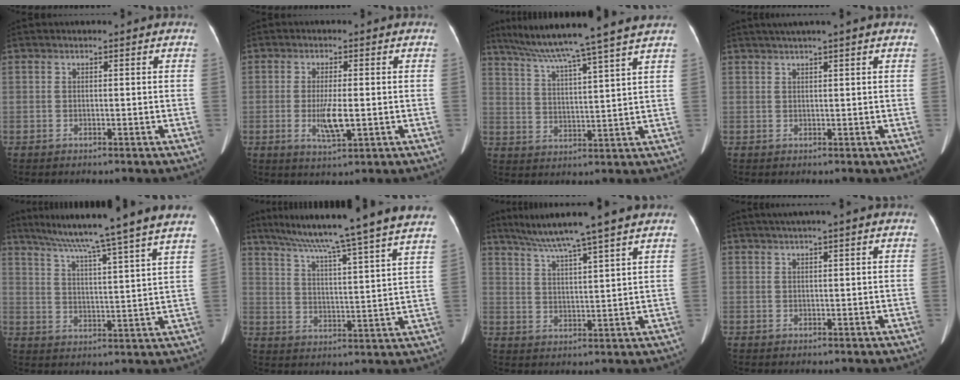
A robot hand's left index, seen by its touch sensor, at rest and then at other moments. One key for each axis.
{"total": 4.8, "fx": -0.8, "fy": 1.0, "fz": 4.7, "tx": -0.094, "ty": -0.010, "tz": -0.011}
{"total": 14.9, "fx": 12.5, "fy": -2.4, "fz": 7.9, "tx": -0.132, "ty": -0.002, "tz": 0.185}
{"total": 4.4, "fx": 3.3, "fy": -0.5, "fz": 2.9, "tx": -0.044, "ty": 0.031, "tz": 0.057}
{"total": 19.0, "fx": 16.1, "fy": -2.7, "fz": 9.8, "tx": -0.160, "ty": -0.023, "tz": 0.215}
{"total": 24.8, "fx": 21.5, "fy": -2.0, "fz": 12.2, "tx": -0.204, "ty": -0.031, "tz": 0.288}
{"total": 10.3, "fx": 8.6, "fy": -1.6, "fz": 5.4, "tx": -0.097, "ty": 0.014, "tz": 0.139}
{"total": 4.6, "fx": 3.5, "fy": -0.4, "fz": 3.0, "tx": -0.046, "ty": 0.033, "tz": 0.059}